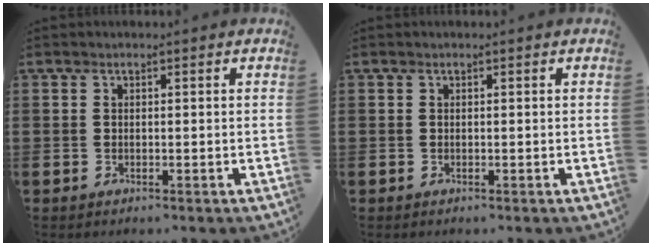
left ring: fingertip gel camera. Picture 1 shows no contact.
{"total": 0.0}